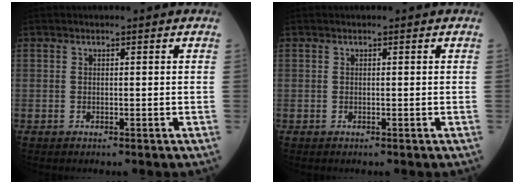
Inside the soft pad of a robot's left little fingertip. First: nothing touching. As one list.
[{"total": 0.0}]